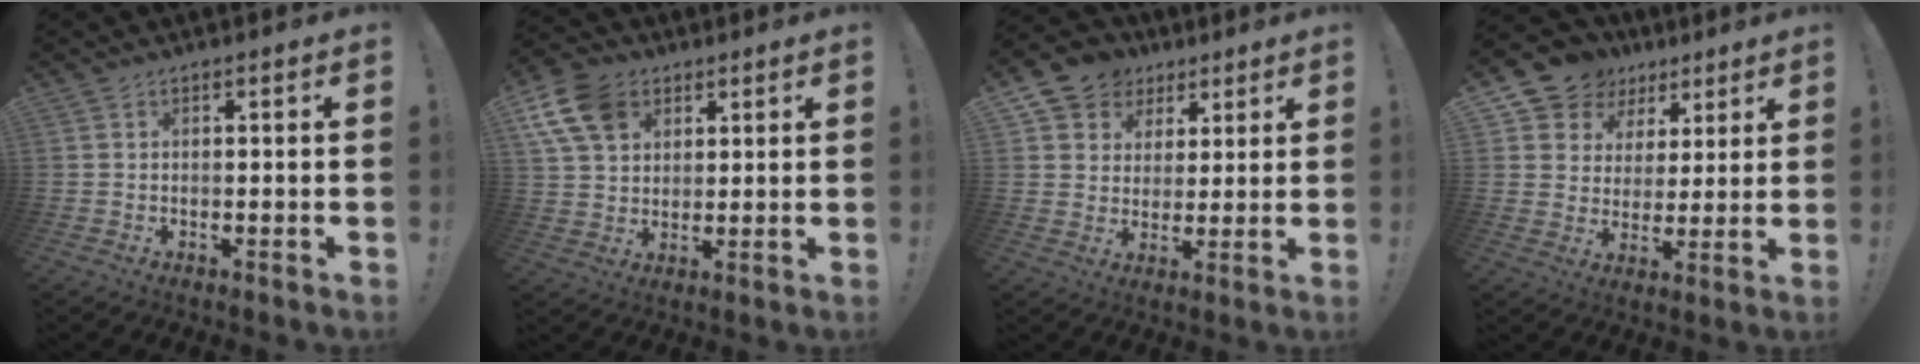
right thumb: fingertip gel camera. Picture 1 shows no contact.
{"total": 13.4, "force": [5.9, 9.7, 7.0], "torque": [-0.131, -0.021, 0.118]}
{"total": 8.3, "force": [3.7, 7.3, 1.5], "torque": [-0.016, -0.027, 0.075]}
{"total": 10.9, "force": [6.5, 8.5, 2.4], "torque": [-0.046, -0.048, 0.132]}